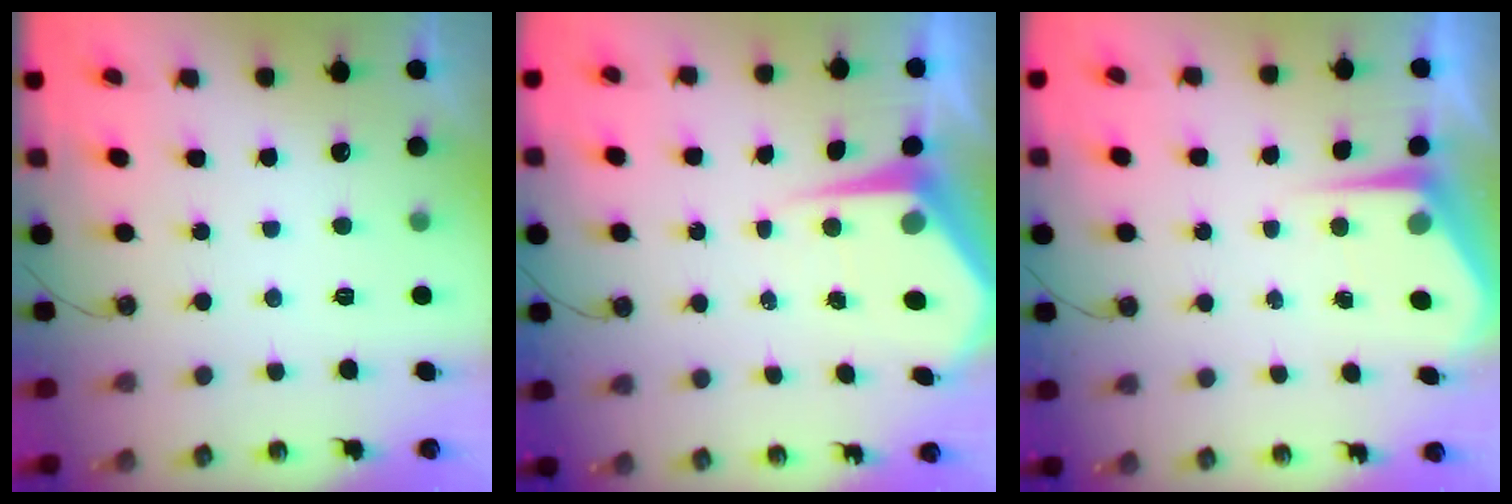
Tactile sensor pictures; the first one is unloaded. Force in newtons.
{"total": 6.7, "press": 6.7, "slide": 0.6}
{"total": 5.9, "press": 5.9, "slide": 0.5}